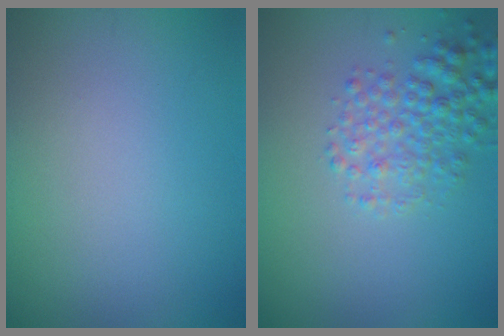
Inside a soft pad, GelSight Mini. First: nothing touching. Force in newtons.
{"total": 3.4, "press": 3.4, "slide": 0.1}